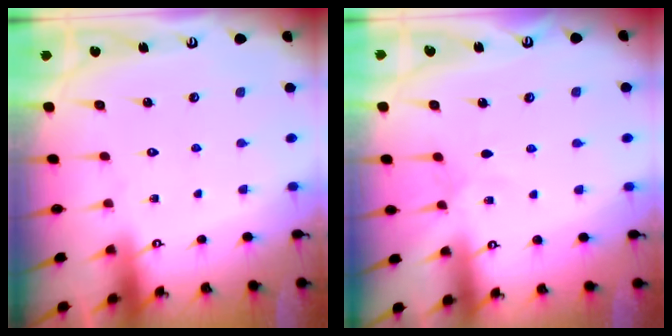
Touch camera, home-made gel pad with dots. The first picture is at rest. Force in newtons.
{"total": 2.3, "press": 2.3, "slide": 0.4}